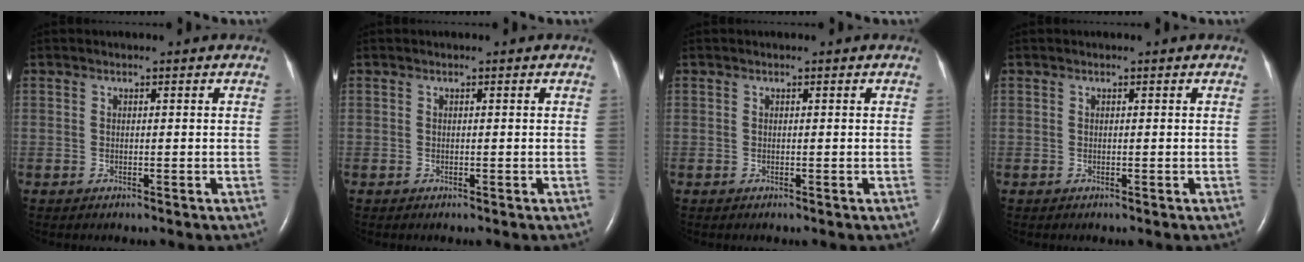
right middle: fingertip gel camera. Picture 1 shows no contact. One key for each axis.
{"total": 0.0}
{"total": 0.0}
{"total": 0.0}